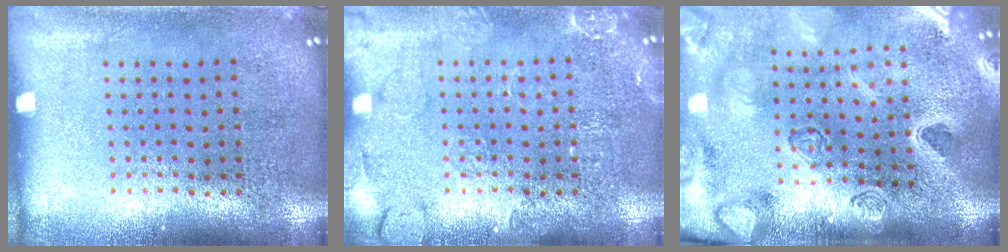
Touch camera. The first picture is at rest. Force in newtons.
{"total": 2.5, "press": 2.5, "slide": 0.4}
{"total": 4.1, "press": 3.3, "slide": 2.5}